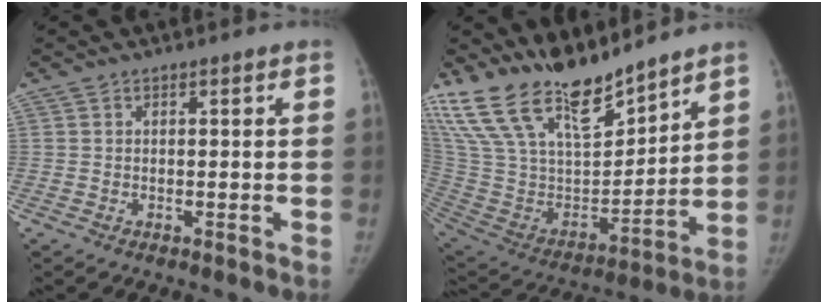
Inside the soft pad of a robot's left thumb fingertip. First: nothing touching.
{"total": 25.7, "force": [21.3, 8.7, 11.5], "torque": [-0.205, -0.095, 0.399]}